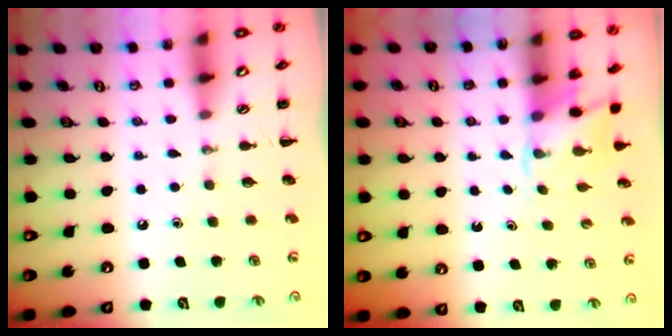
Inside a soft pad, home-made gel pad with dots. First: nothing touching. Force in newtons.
{"total": 2.8, "press": 2.6, "slide": 1.0}